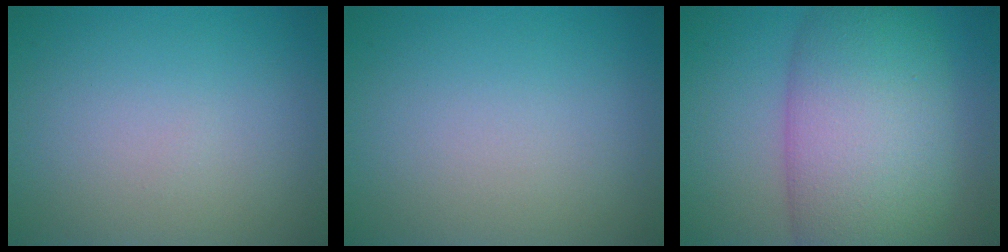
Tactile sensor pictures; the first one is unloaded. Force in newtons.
{"total": 0.0}
{"total": 11.4, "press": 11.4, "slide": 0.6}